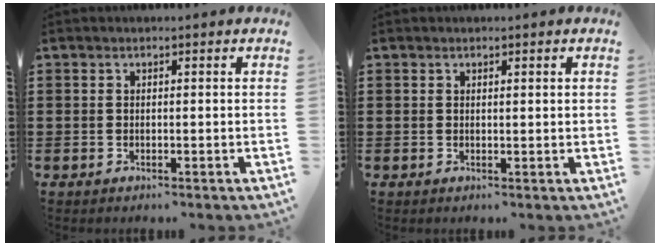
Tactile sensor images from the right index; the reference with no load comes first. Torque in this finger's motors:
{"motor_torque": [-0.14, 0.10, 0.00, -0.01]}